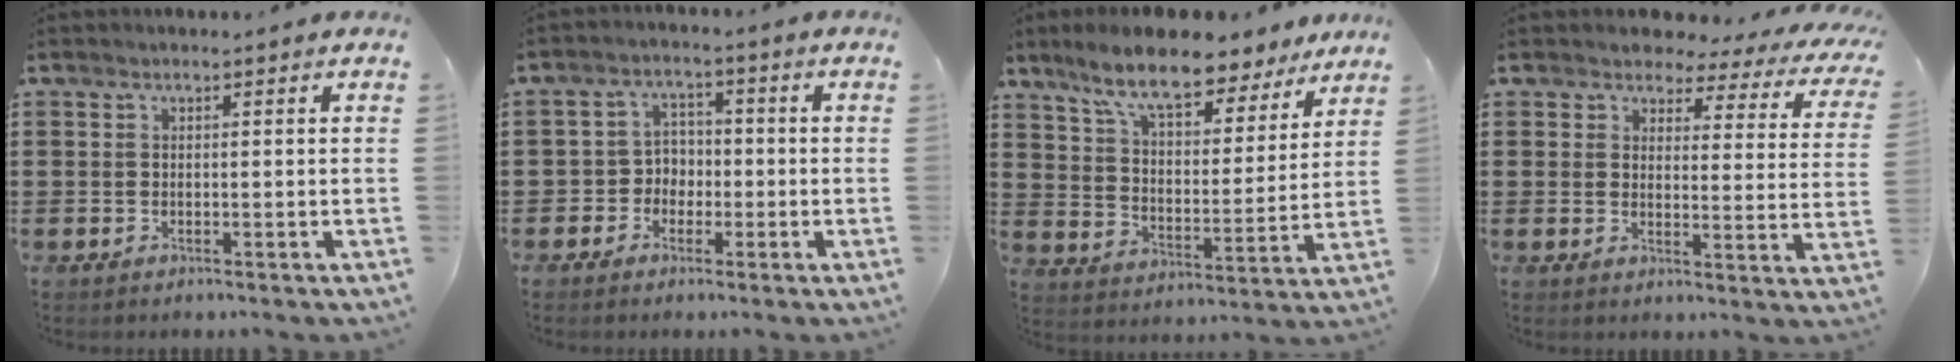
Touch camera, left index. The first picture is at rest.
{"total": 3.8, "force": [-1.7, 3.3, 0.9], "torque": [-0.030, 0.009, -0.038]}
{"total": 9.8, "force": [8.0, 2.1, 5.1], "torque": [-0.121, -0.035, 0.138]}
{"total": 3.4, "force": [2.8, 1.4, 1.3], "torque": [-0.043, -0.014, 0.044]}